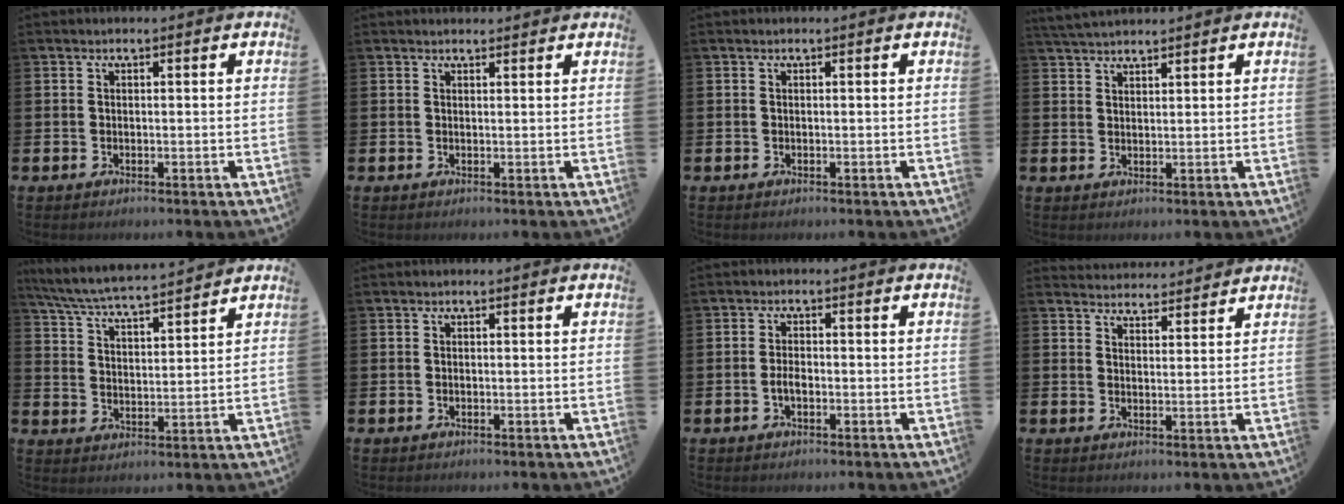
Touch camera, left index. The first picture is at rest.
{"total": 1.0, "force": [1.0, 0.3, 0.1], "torque": [0.011, -0.003, 0.015]}
{"total": 0.0}
{"total": 3.1, "force": [3.0, 0.4, 0.6], "torque": [-0.012, -0.011, 0.056]}
{"total": 6.1, "force": [6.0, 0.2, 1.5], "torque": [-0.050, -0.042, 0.103]}
{"total": 0.0}
{"total": 2.0, "force": [-0.6, 1.0, 1.6], "torque": [-0.025, 0.001, -0.012]}
{"total": 3.8, "force": [3.8, 0.5, -0.4], "torque": [0.005, -0.025, 0.068]}